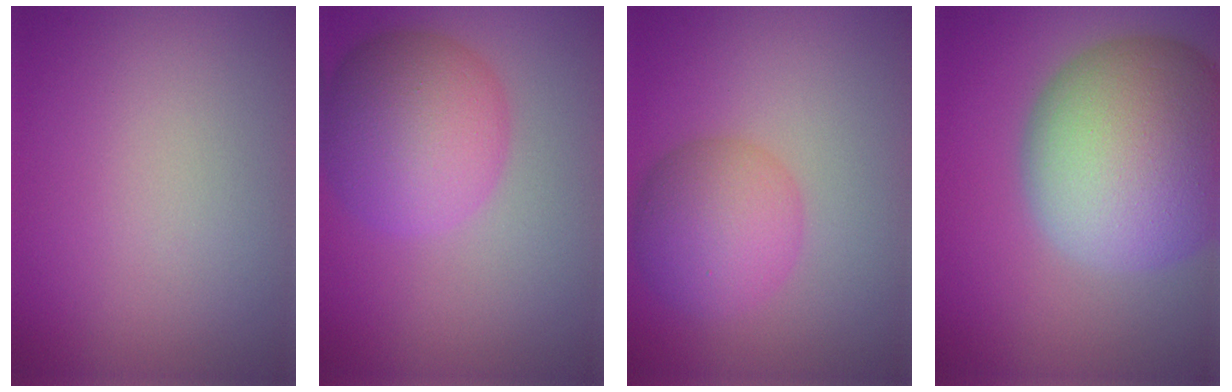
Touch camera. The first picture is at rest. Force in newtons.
{"total": 7.5, "press": 7.5, "slide": 0.1}
{"total": 4.8, "press": 4.8, "slide": 0.2}
{"total": 14.9, "press": 14.8, "slide": 0.9}